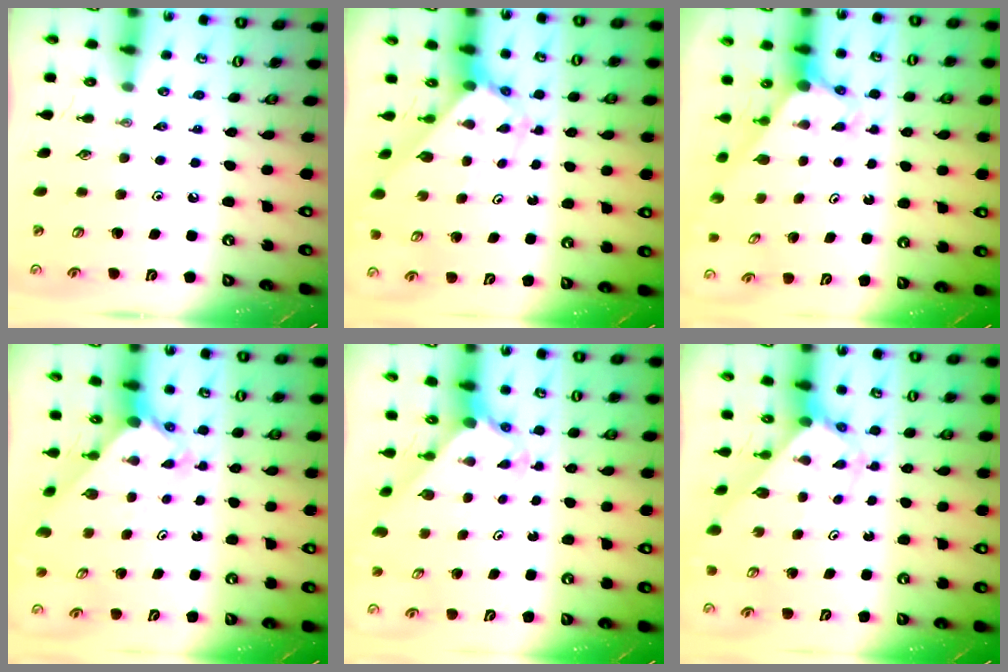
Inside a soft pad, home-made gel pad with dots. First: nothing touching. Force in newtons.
{"total": 2.7, "press": 2.7, "slide": 0.2}
{"total": 2.6, "press": 2.6, "slide": 0.0}
{"total": 2.7, "press": 2.6, "slide": 0.3}
{"total": 2.1, "press": 2.1, "slide": 0.1}
{"total": 2.7, "press": 2.7, "slide": 0.2}